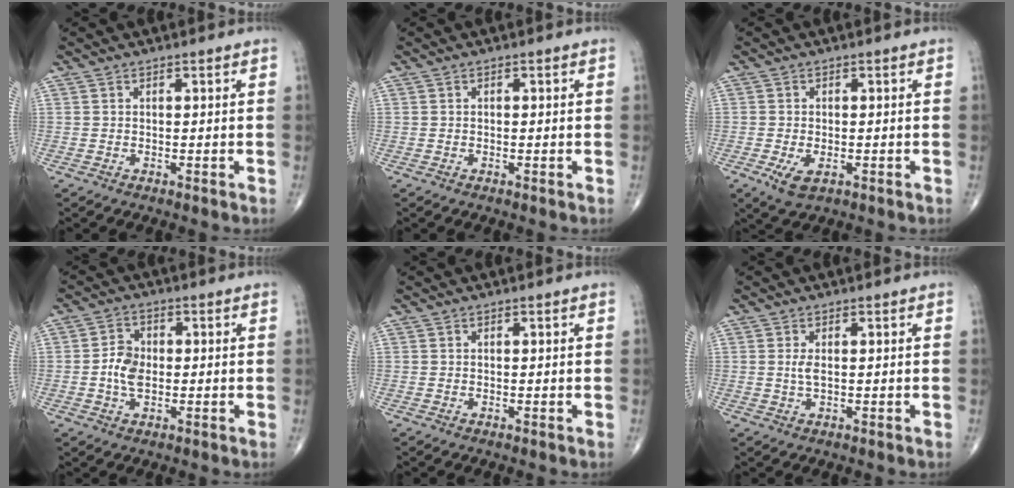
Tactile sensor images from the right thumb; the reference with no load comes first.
{"total": 0.0}
{"total": 3.9, "force": [-1.4, 2.0, 3.0], "torque": [-0.058, -0.005, -0.019]}
{"total": 5.0, "force": [-0.4, 3.4, 3.6], "torque": [-0.064, 0.008, -0.011]}
{"total": 0.0}
{"total": 1.8, "force": [0.3, 0.6, 1.7], "torque": [-0.040, -0.002, 0.009]}